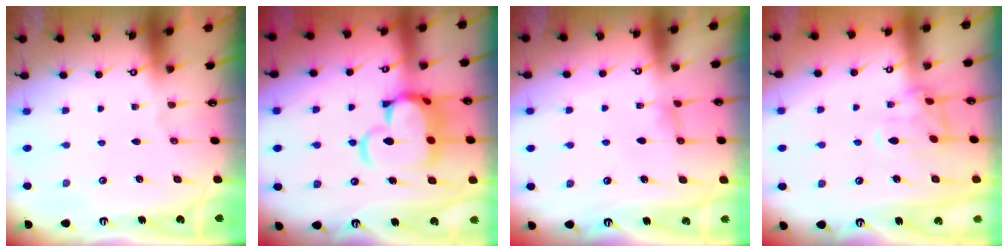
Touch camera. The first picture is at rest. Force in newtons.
{"total": 9.0, "press": 8.8, "slide": 1.9}
{"total": 1.0, "press": 0.8, "slide": 0.7}
{"total": 1.3, "press": 1.2, "slide": 0.4}